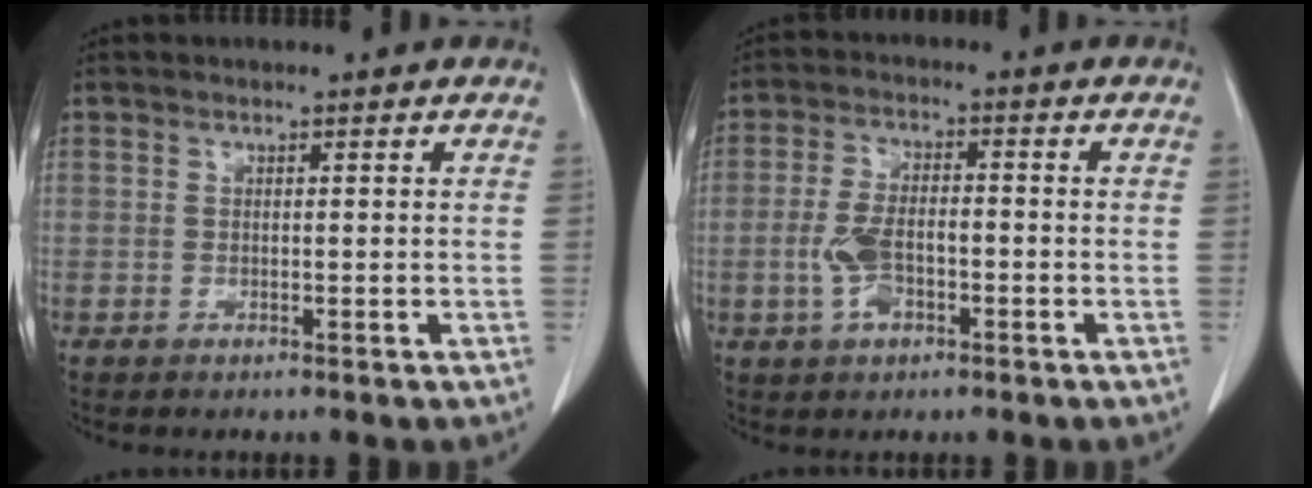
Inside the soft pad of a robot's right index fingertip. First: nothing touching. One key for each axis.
{"total": 6.1, "fx": -1.8, "fy": 2.9, "fz": 5.1, "tx": -0.113, "ty": 0.009, "tz": -0.032}